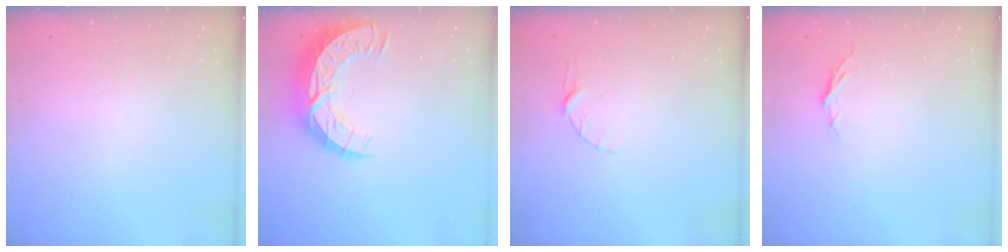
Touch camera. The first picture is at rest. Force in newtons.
{"total": 12.6, "press": 12.6, "slide": 0.8}
{"total": 3.8, "press": 3.8, "slide": 0.4}
{"total": 3.7, "press": 3.6, "slide": 0.4}